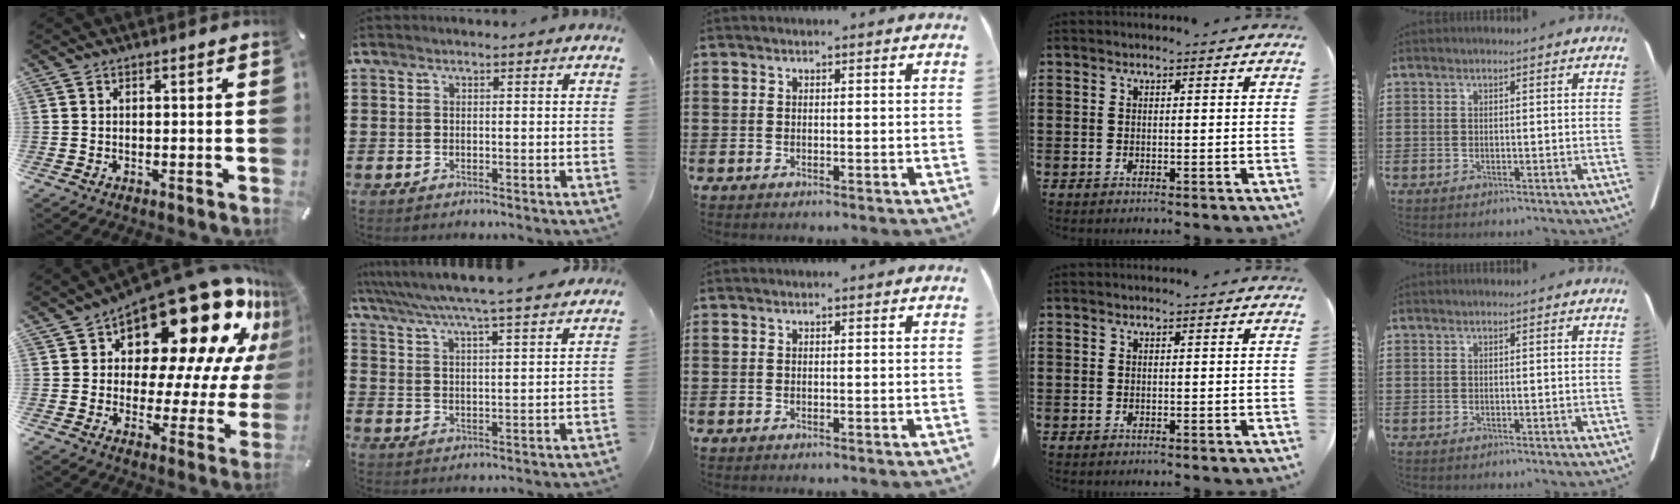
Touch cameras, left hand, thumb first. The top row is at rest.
{"thumb": {"total": 25.3, "force": [16.0, 11.7, 15.7], "torque": [-0.214, -0.125, 0.270]}, "index": {"total": 6.0, "force": [5.4, -0.7, 2.7], "torque": [-0.071, -0.033, 0.090]}}